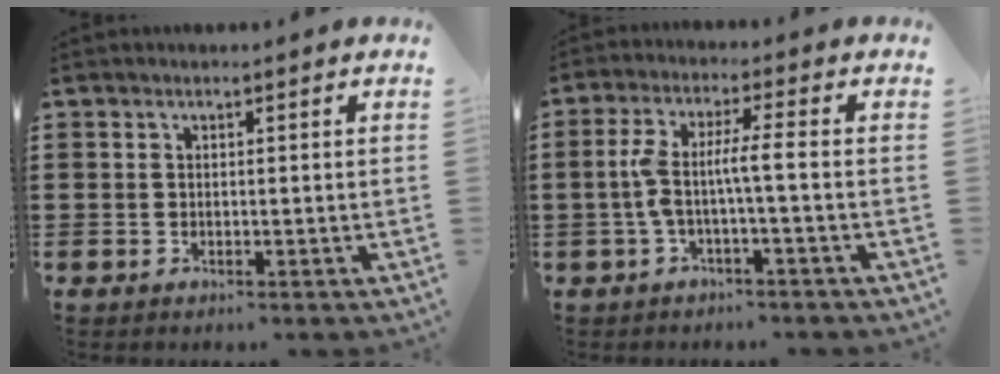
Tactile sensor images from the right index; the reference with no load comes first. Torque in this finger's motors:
{"motor_torque": [1.27, -0.52, 0.27, 0.21]}